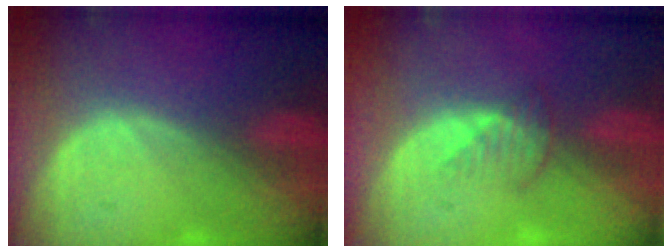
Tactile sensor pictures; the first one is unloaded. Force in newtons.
{"total": 2.5, "press": 2.5, "slide": 0.3}